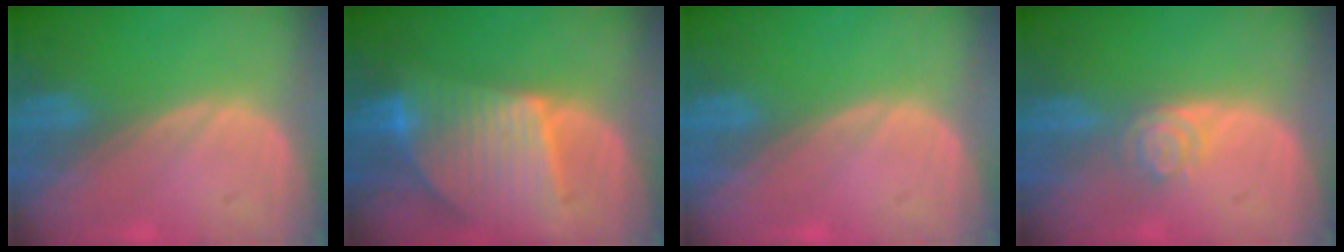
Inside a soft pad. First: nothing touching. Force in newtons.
{"total": 9.5, "press": 8.3, "slide": 4.6}
{"total": 0.0}
{"total": 4.0, "press": 3.3, "slide": 2.1}